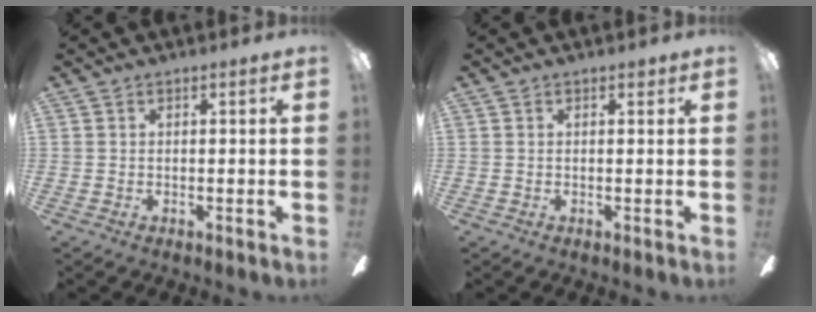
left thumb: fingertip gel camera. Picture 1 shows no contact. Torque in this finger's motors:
{"motor_torque": [0.05, 0.00, 0.05, 0.18, 0.00]}